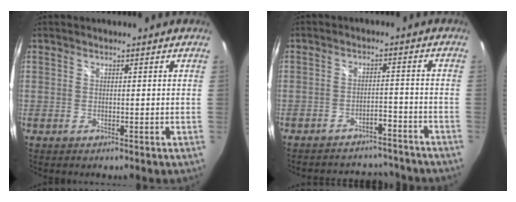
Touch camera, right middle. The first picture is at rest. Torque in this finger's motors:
{"motor_torque": [0.64, -0.81, 0.10, 0.01]}